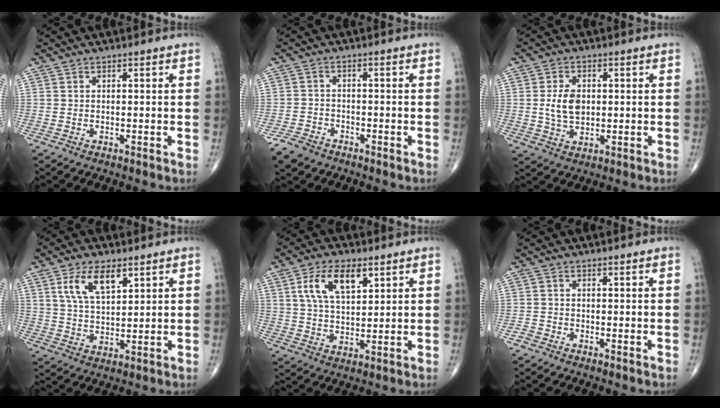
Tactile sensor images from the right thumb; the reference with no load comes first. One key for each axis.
{"total": 4.8, "fx": -3.5, "fy": 2.9, "fz": 1.5, "tx": -0.030, "ty": 0.009, "tz": -0.066}
{"total": 6.5, "fx": 0.5, "fy": 4.2, "fz": 4.9, "tx": -0.083, "ty": -0.004, "tz": 0.012}
{"total": 8.8, "fx": 4.3, "fy": 4.0, "fz": 6.6, "tx": -0.111, "ty": -0.018, "tz": 0.085}
{"total": 10.0, "fx": 4.3, "fy": 4.9, "fz": 7.6, "tx": -0.131, "ty": -0.011, "tz": 0.082}
{"total": 1.0, "fx": -0.8, "fy": 0.6, "fz": 0.4, "tx": -0.004, "ty": 0.000, "tz": -0.021}